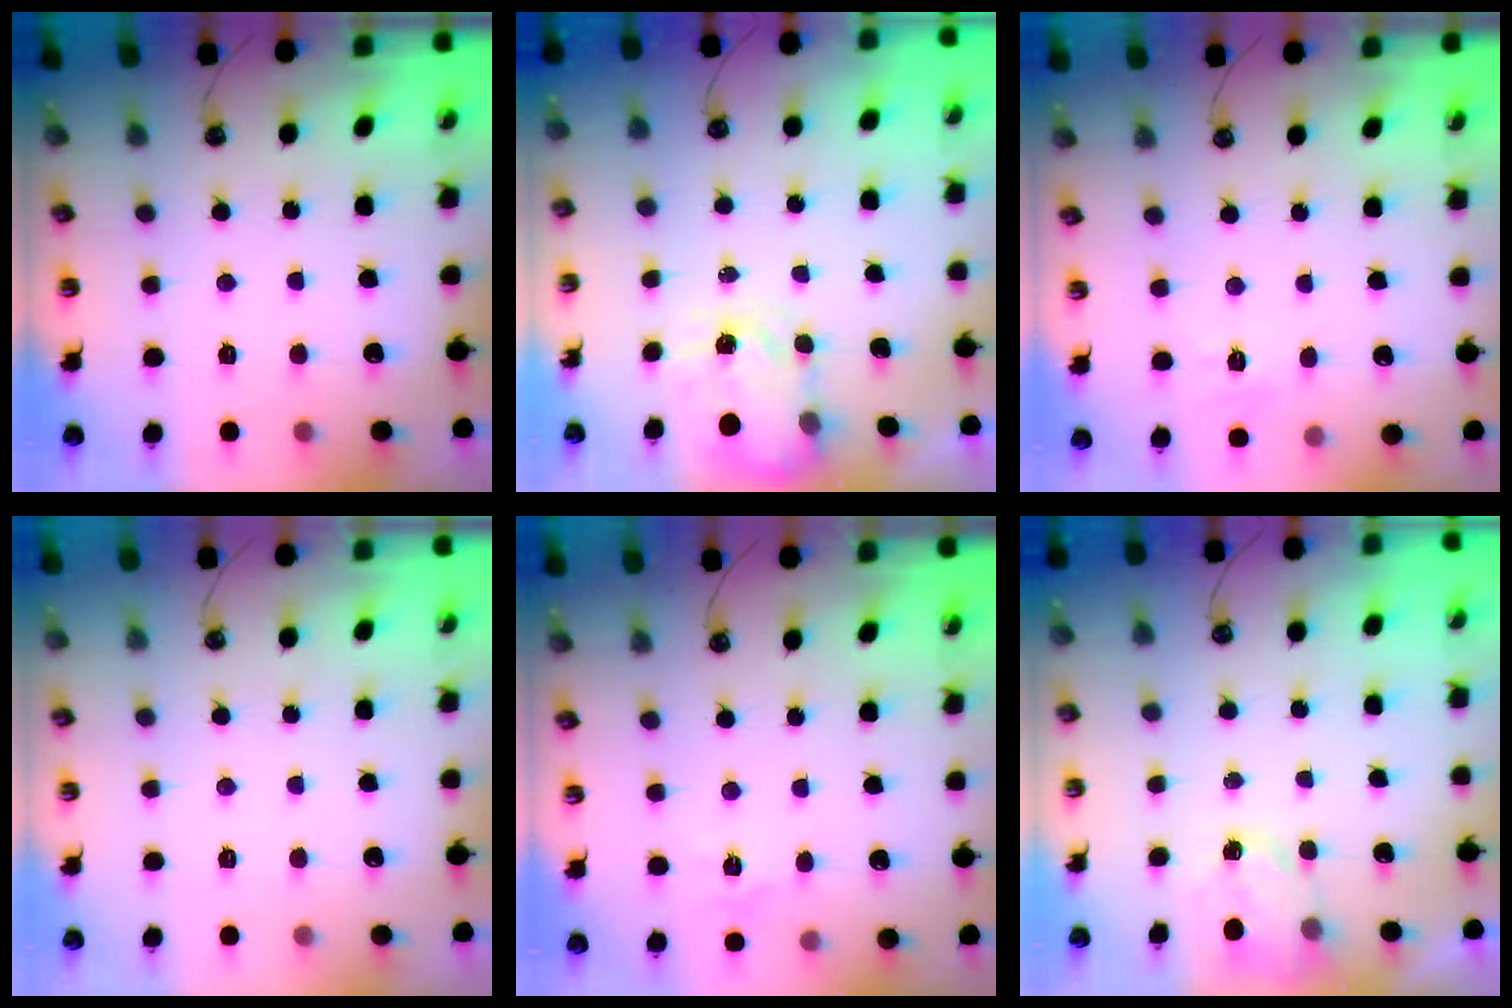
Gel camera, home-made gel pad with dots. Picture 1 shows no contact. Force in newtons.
{"total": 3.8, "press": 3.7, "slide": 0.6}
{"total": 6.3, "press": 6.3, "slide": 0.8}
{"total": 0.0}
{"total": 3.1, "press": 3.0, "slide": 0.4}
{"total": 2.6, "press": 2.6, "slide": 0.3}